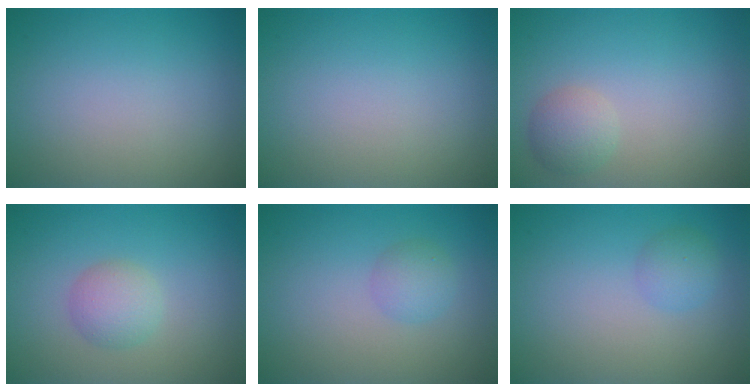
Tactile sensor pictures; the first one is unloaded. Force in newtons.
{"total": 0.0}
{"total": 2.1, "press": 2.1, "slide": 0.0}
{"total": 2.4, "press": 2.4, "slide": 0.1}
{"total": 1.8, "press": 1.8, "slide": 0.0}
{"total": 1.6, "press": 1.6, "slide": 0.1}